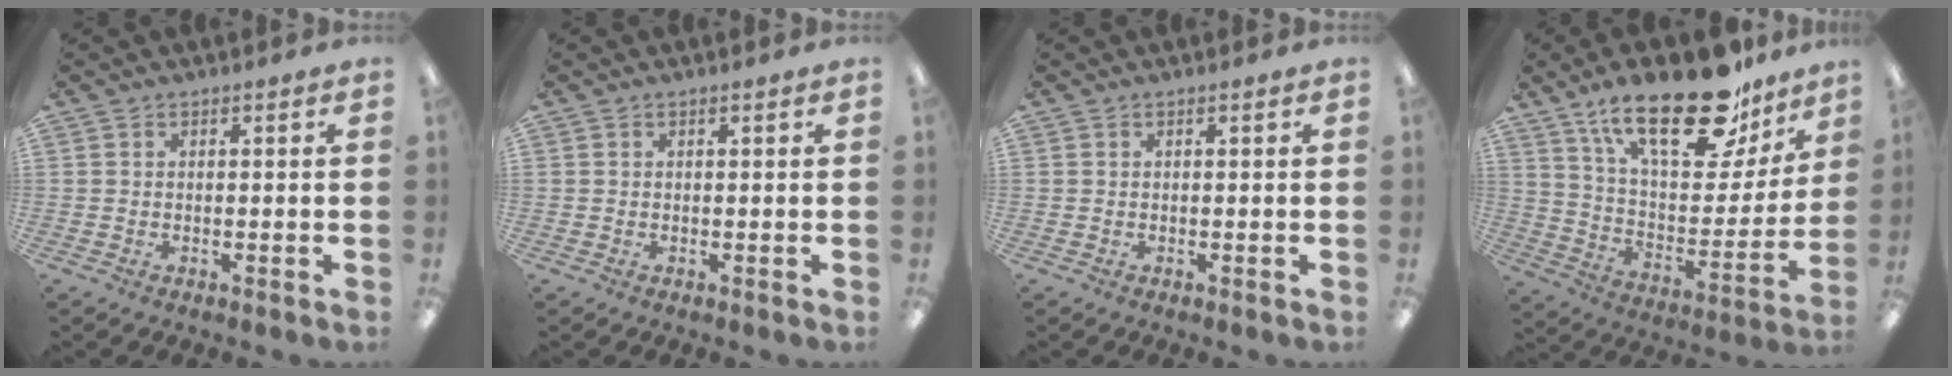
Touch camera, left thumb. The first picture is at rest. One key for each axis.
{"total": 0.0}
{"total": 0.0}
{"total": 26.1, "fx": 17.6, "fy": 10.3, "fz": 16.3, "tx": -0.256, "ty": -0.102, "tz": 0.297}